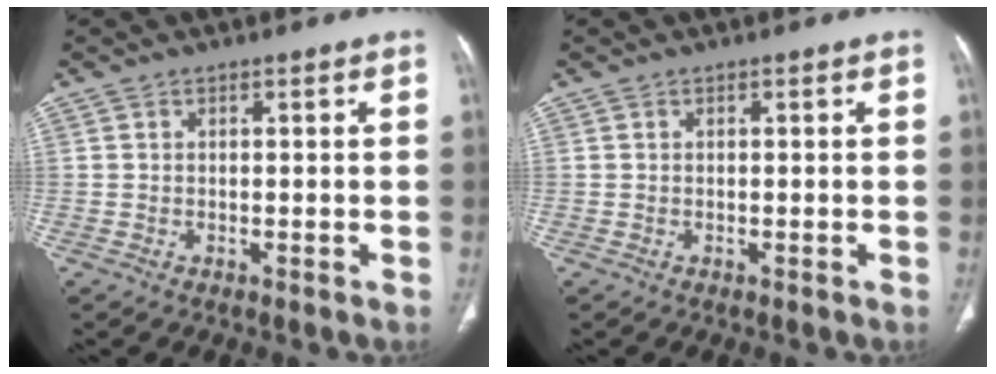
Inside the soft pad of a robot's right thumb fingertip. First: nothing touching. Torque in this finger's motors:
{"motor_torque": [0.45, 0.44, -0.21, -0.44, 0.06]}